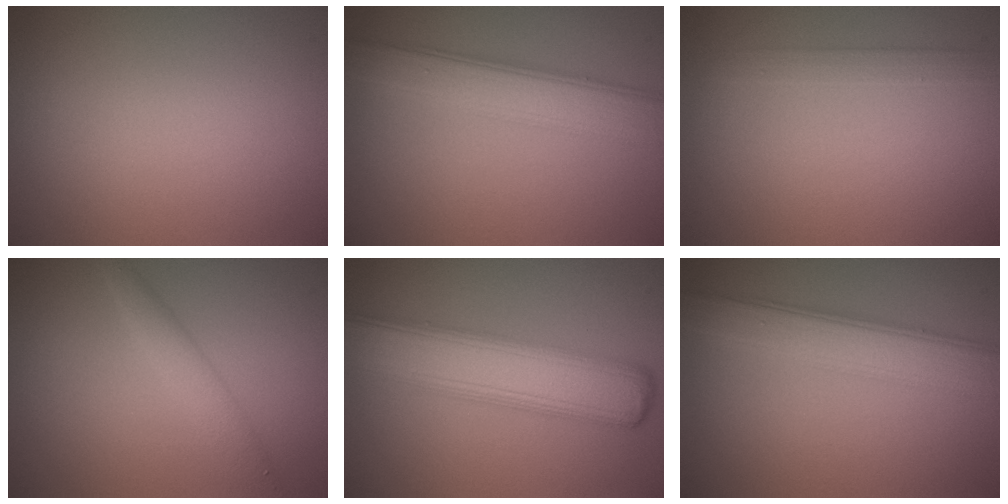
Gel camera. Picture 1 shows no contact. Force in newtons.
{"total": 4.9, "press": 4.9, "slide": 0.1}
{"total": 1.5, "press": 1.5, "slide": 0.2}
{"total": 2.1, "press": 2.1, "slide": 0.0}
{"total": 7.8, "press": 7.8, "slide": 0.3}
{"total": 4.9, "press": 4.9, "slide": 0.1}